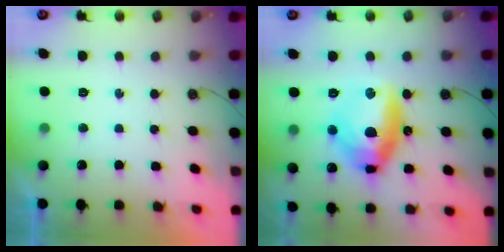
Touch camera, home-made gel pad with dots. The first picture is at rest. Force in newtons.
{"total": 14.6, "press": 14.4, "slide": 2.4}